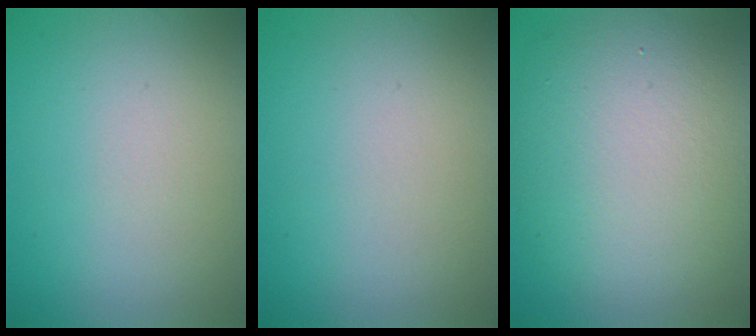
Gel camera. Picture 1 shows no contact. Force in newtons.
{"total": 0.0}
{"total": 11.4, "press": 11.4, "slide": 0.7}